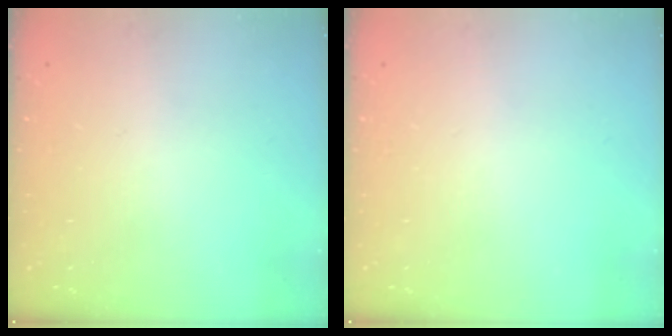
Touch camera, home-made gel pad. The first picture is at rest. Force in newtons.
{"total": 0.0}